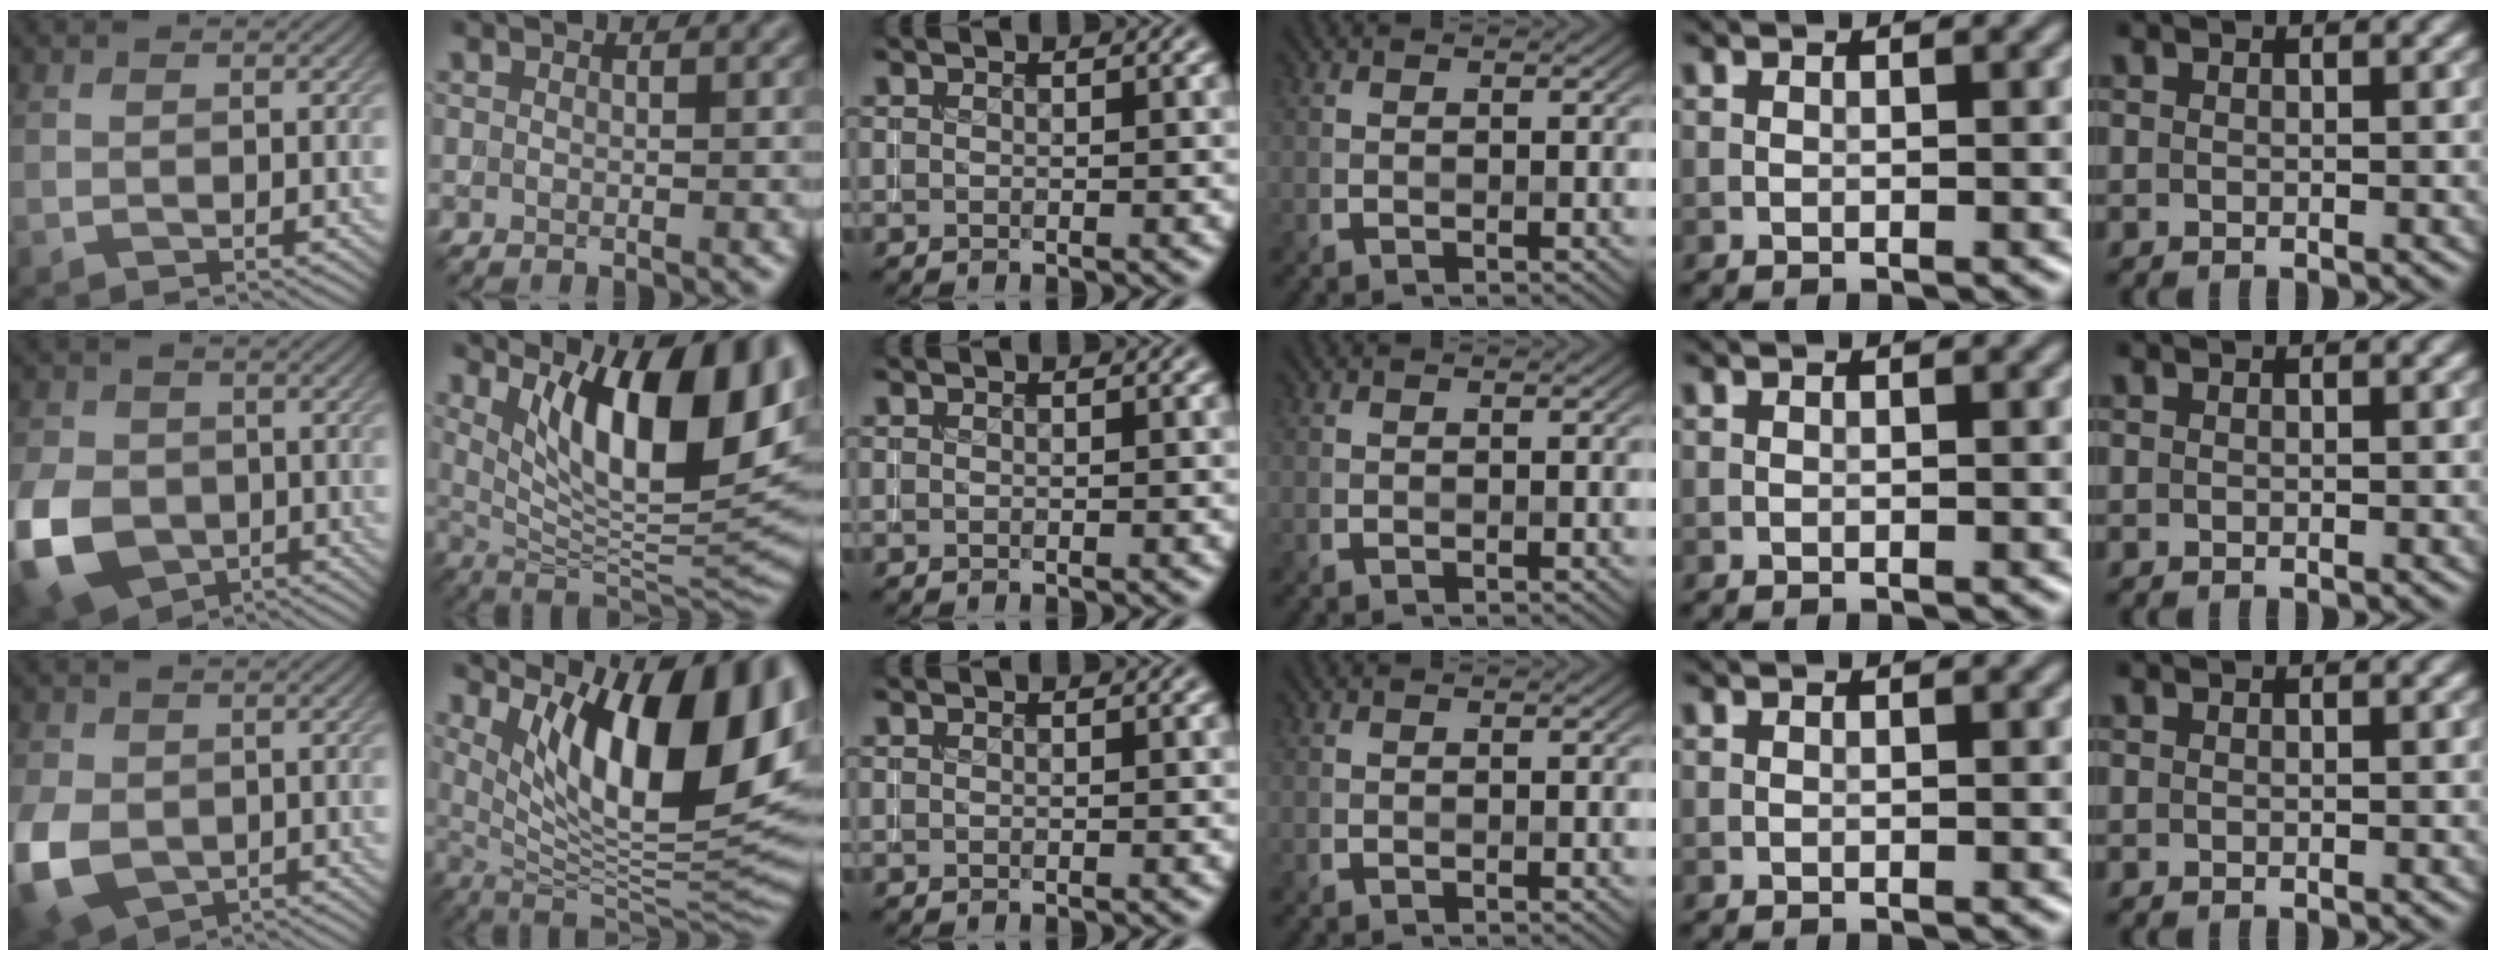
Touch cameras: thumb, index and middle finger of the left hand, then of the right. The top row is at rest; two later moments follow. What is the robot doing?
{"motion": "insert", "object": "coin"}